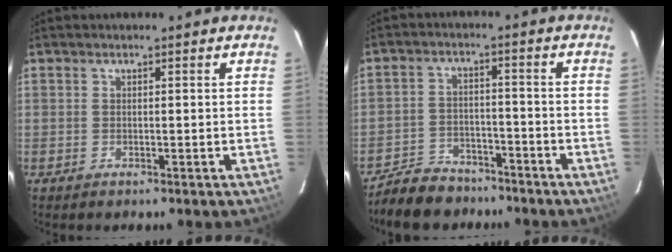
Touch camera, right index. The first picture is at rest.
{"total": 9.7, "force": [-8.2, 4.5, 2.6], "torque": [-0.083, 0.007, -0.127]}